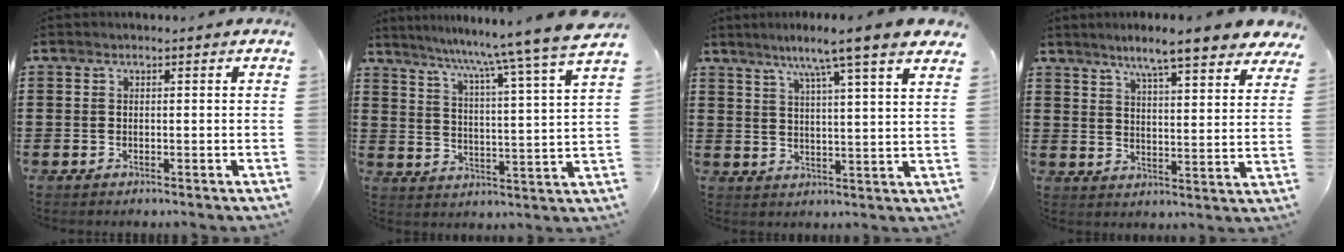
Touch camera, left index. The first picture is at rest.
{"total": 7.1, "force": [5.9, -1.8, 3.5], "torque": [-0.085, -0.057, 0.087]}
{"total": 7.1, "force": [5.5, -0.9, 4.5], "torque": [-0.098, -0.027, 0.085]}
{"total": 7.3, "force": [6.3, 0.1, 3.7], "torque": [-0.079, -0.030, 0.103]}